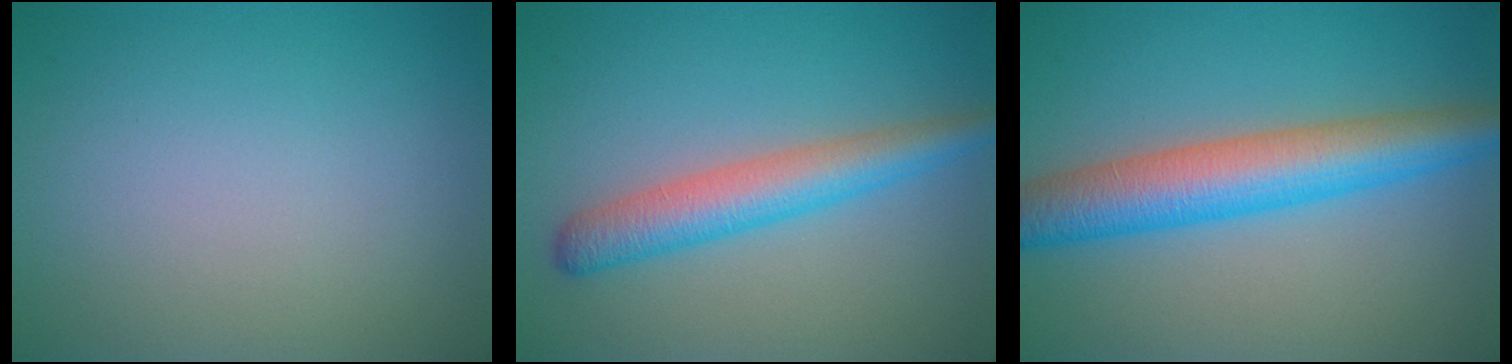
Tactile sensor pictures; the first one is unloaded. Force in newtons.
{"total": 4.5, "press": 4.5, "slide": 0.1}
{"total": 7.2, "press": 7.2, "slide": 0.1}